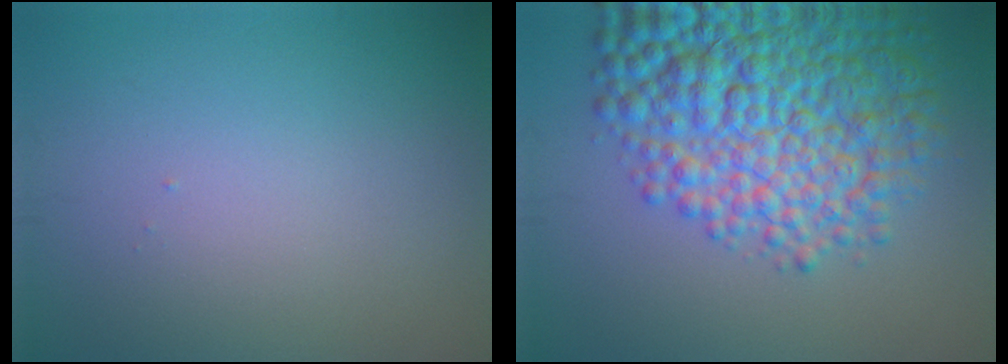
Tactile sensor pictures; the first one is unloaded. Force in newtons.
{"total": 10.1, "press": 10.1, "slide": 0.3}